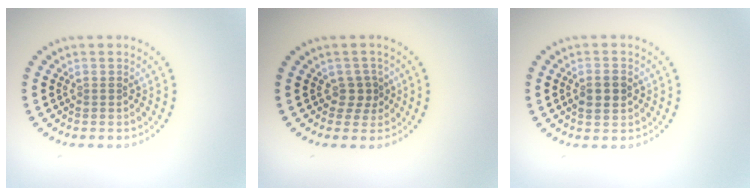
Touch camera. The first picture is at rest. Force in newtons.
{"total": 1.5, "press": 1.3, "slide": 0.9}
{"total": 2.2, "press": 2.2, "slide": 0.0}